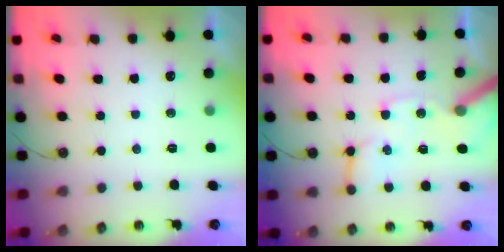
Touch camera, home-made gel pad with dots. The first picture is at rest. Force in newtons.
{"total": 12.6, "press": 12.5, "slide": 1.6}